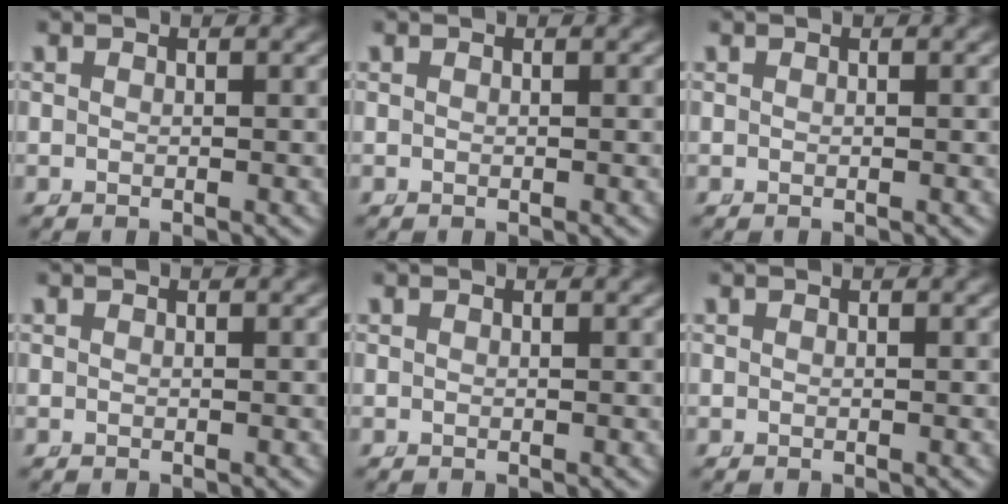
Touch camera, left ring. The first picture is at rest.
{"total": 0.0}
{"total": 0.0}
{"total": 0.0}
{"total": 0.0}
{"total": 0.0}